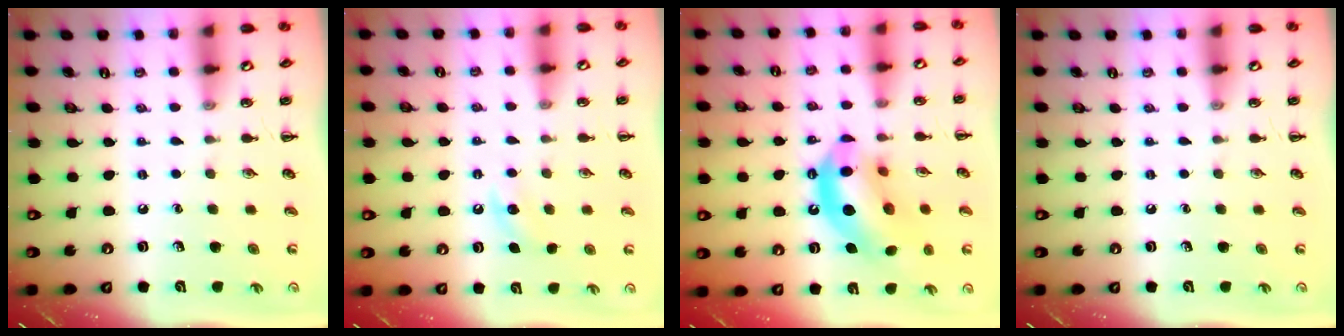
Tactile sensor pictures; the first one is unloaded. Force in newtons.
{"total": 4.4, "press": 4.2, "slide": 1.5}
{"total": 16.0, "press": 15.3, "slide": 4.6}
{"total": 0.0}